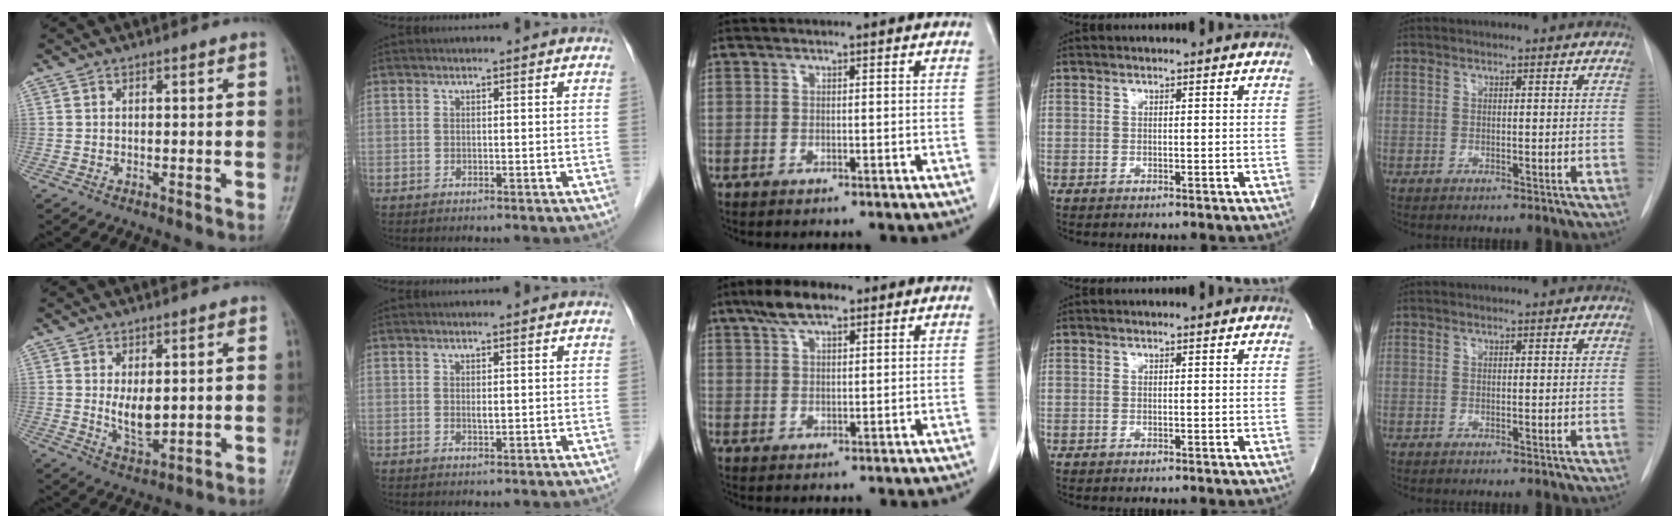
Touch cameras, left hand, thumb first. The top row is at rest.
{"thumb": {"total": 6.1, "force": [0.8, 3.2, 5.1], "torque": [-0.073, -0.017, 0.023]}, "index": {"total": 1.0, "force": [0.1, 0.3, 0.9], "torque": [-0.017, -0.002, 0.004]}, "middle": {"total": 5.9, "force": [3.9, 2.1, 3.9], "torque": [-0.079, 0.015, 0.070]}}